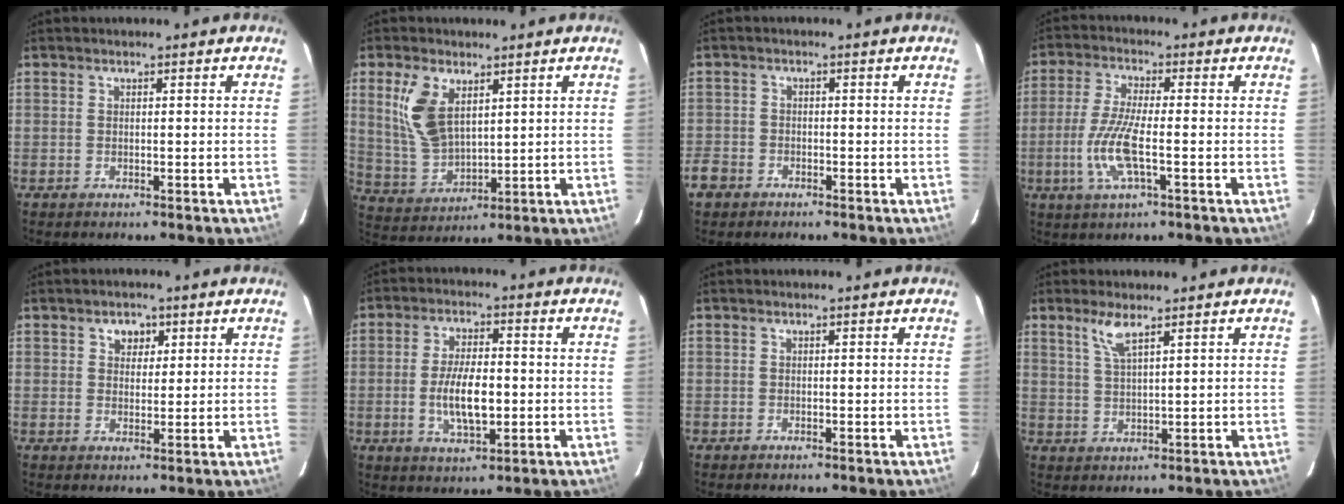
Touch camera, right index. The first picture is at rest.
{"total": 10.2, "force": [4.3, 5.7, 7.3], "torque": [-0.150, 0.006, 0.100]}
{"total": 4.7, "force": [-3.0, 3.5, 1.2], "torque": [-0.040, 0.004, -0.058]}
{"total": 8.9, "force": [-2.4, 1.7, 8.4], "torque": [-0.180, -0.006, -0.050]}
{"total": 3.0, "force": [1.6, 2.2, 1.3], "torque": [-0.012, 0.006, 0.026]}
{"total": 8.9, "force": [-1.4, 3.6, 7.9], "torque": [-0.153, -0.004, -0.021]}
{"total": 0.0}
{"total": 4.0, "force": [2.8, 0.3, 2.8], "torque": [-0.059, -0.001, 0.057]}